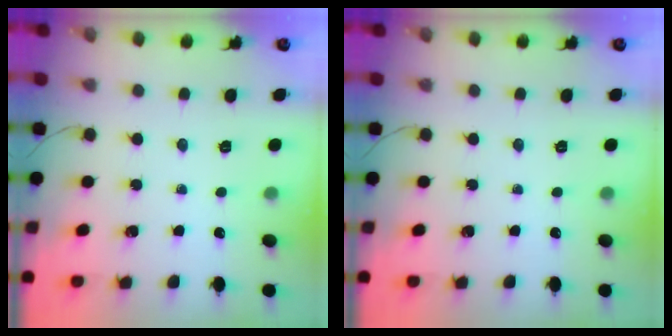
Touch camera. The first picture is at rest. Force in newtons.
{"total": 0.0}